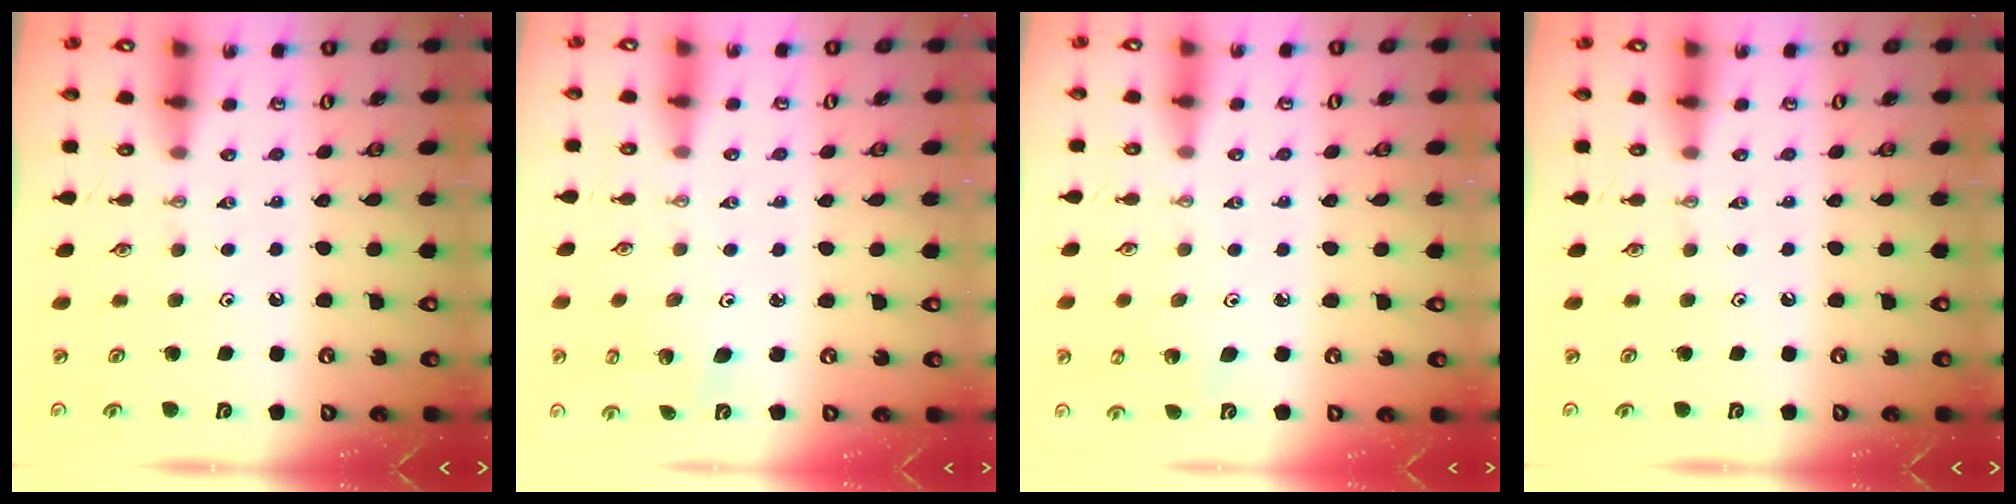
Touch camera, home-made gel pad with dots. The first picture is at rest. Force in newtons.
{"total": 2.7, "press": 2.7, "slide": 0.2}
{"total": 3.4, "press": 3.3, "slide": 0.8}
{"total": 0.0}